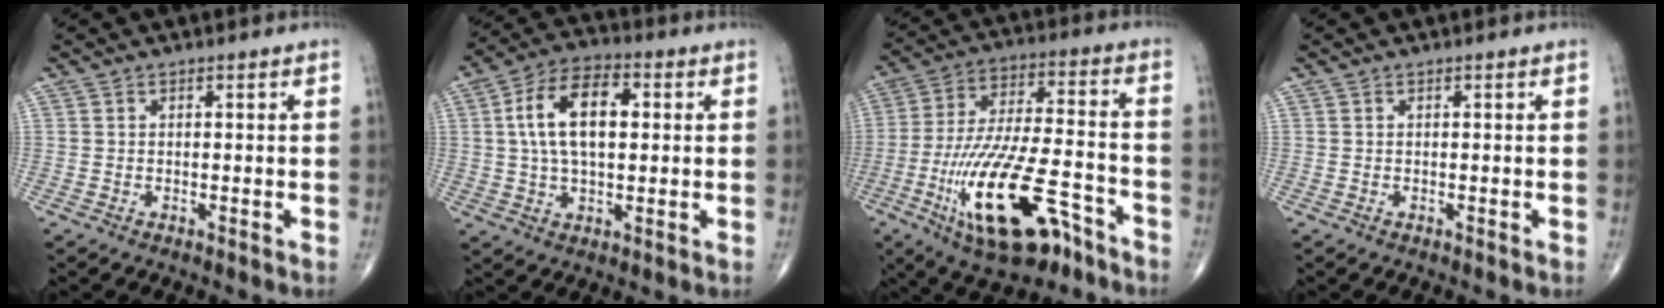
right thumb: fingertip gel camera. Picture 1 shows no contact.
{"total": 13.4, "force": [2.2, 7.2, 11.1], "torque": [-0.195, 0.018, 0.034]}
{"total": 21.6, "force": [-10.9, 8.3, 16.7], "torque": [-0.304, 0.054, -0.175]}
{"total": 0.0}